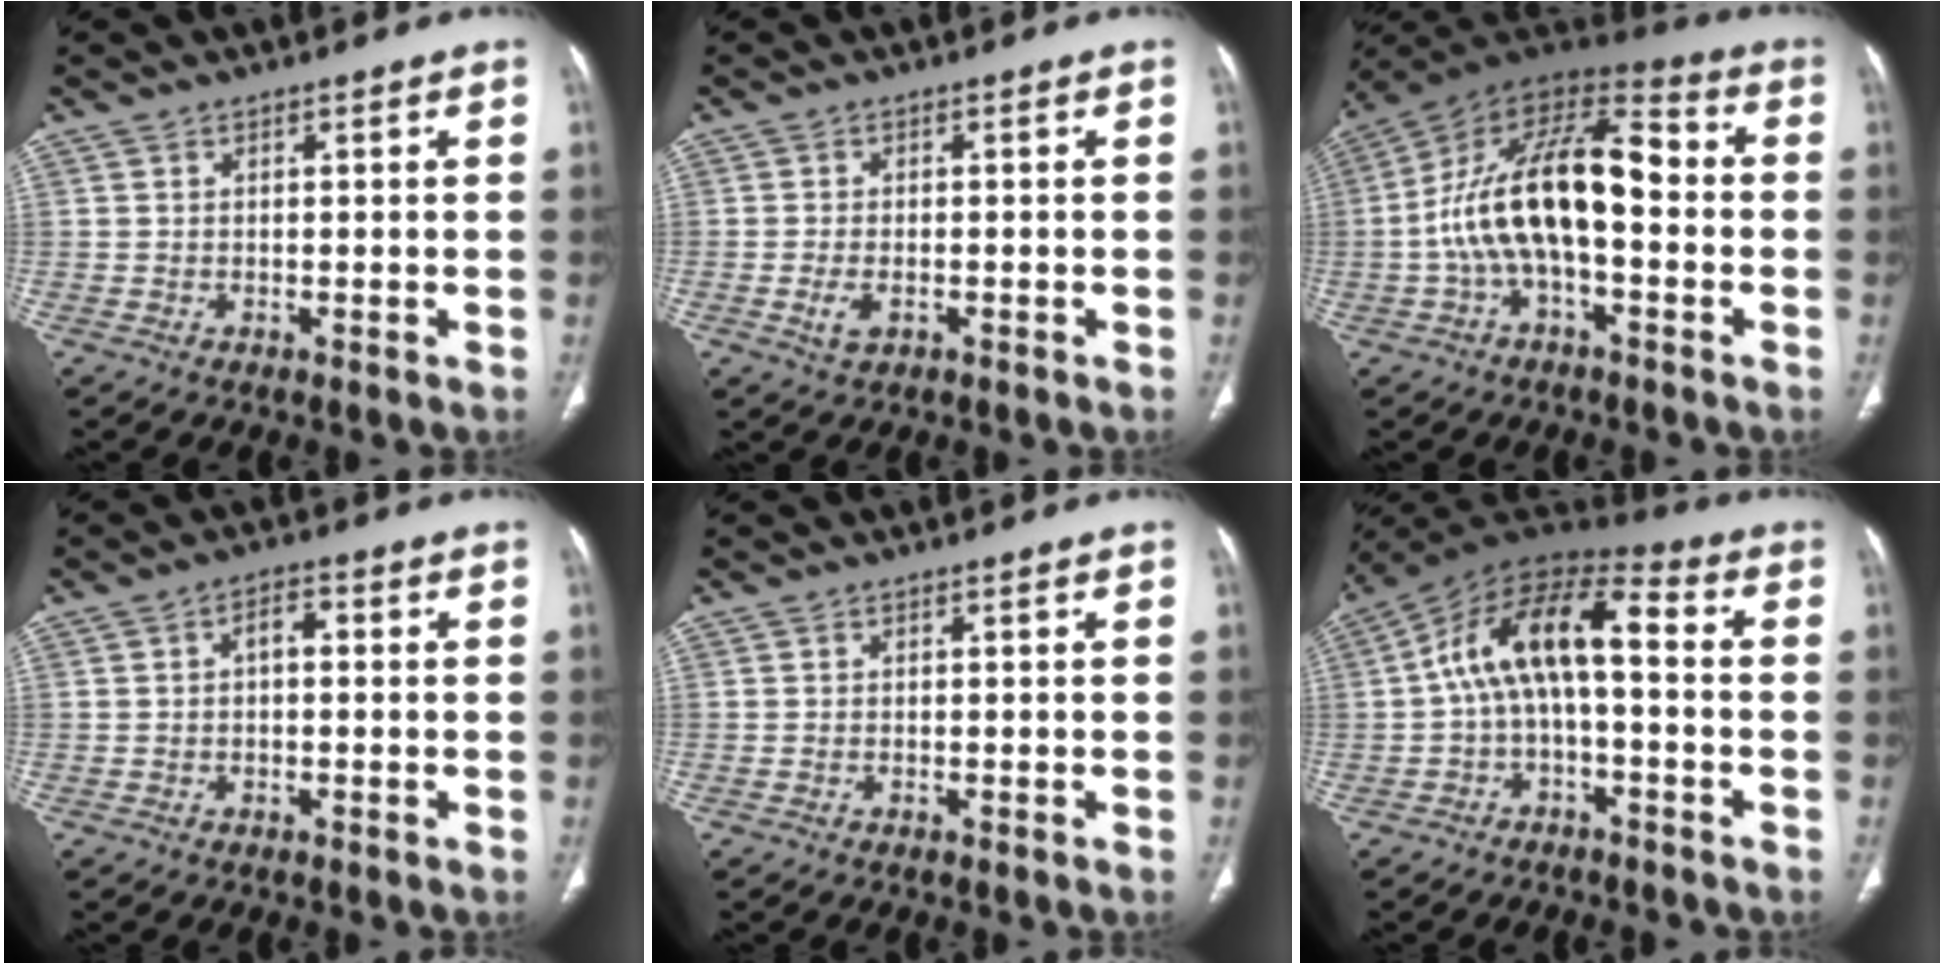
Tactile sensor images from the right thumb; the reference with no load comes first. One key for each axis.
{"total": 3.0, "fx": -1.0, "fy": 1.7, "fz": 2.2, "tx": -0.048, "ty": 0.001, "tz": -0.016}
{"total": 19.3, "fx": -1.8, "fy": 9.3, "fz": 16.8, "tx": -0.289, "ty": 0.054, "tz": -0.037}
{"total": 3.0, "fx": 0.1, "fy": 1.6, "fz": 2.6, "tx": -0.037, "ty": 0.012, "tz": -0.002}
{"total": 0.0}
{"total": 13.3, "fx": -0.3, "fy": 6.3, "fz": 11.7, "tx": -0.199, "ty": 0.058, "tz": -0.017}